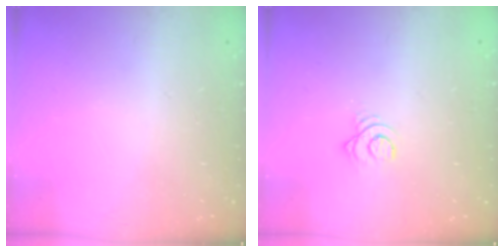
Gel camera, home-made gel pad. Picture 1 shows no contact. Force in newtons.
{"total": 2.9, "press": 2.9, "slide": 0.4}